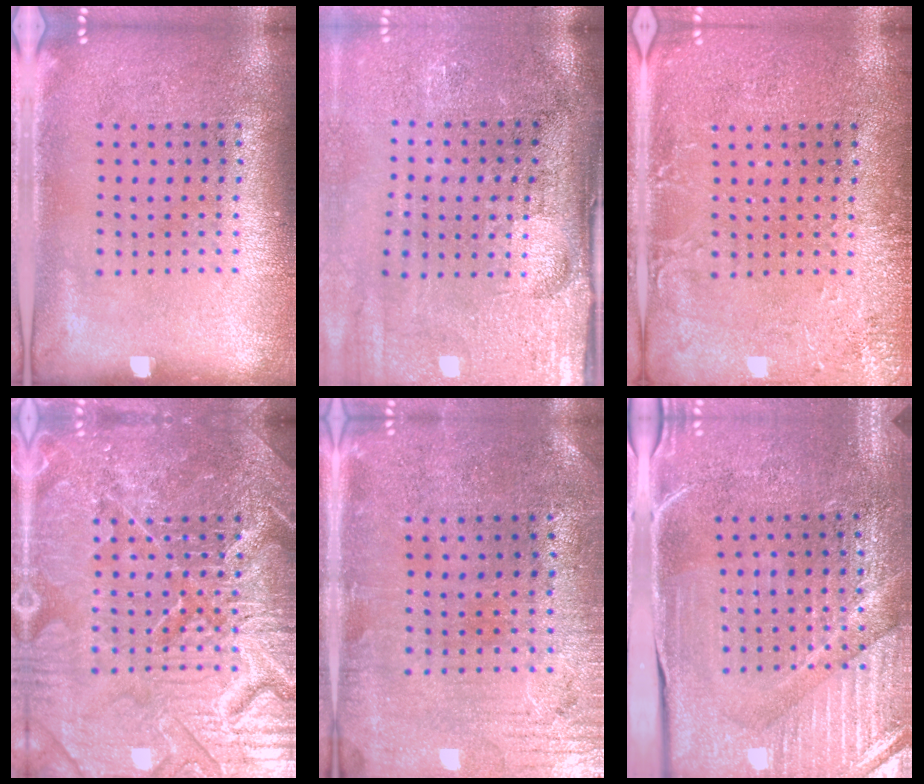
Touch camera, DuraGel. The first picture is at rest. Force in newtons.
{"total": 4.7, "press": 3.9, "slide": 2.7}
{"total": 2.2, "press": 2.2, "slide": 0.3}
{"total": 7.8, "press": 7.7, "slide": 1.0}
{"total": 0.6, "press": 0.4, "slide": 0.5}
{"total": 3.8, "press": 3.8, "slide": 0.5}